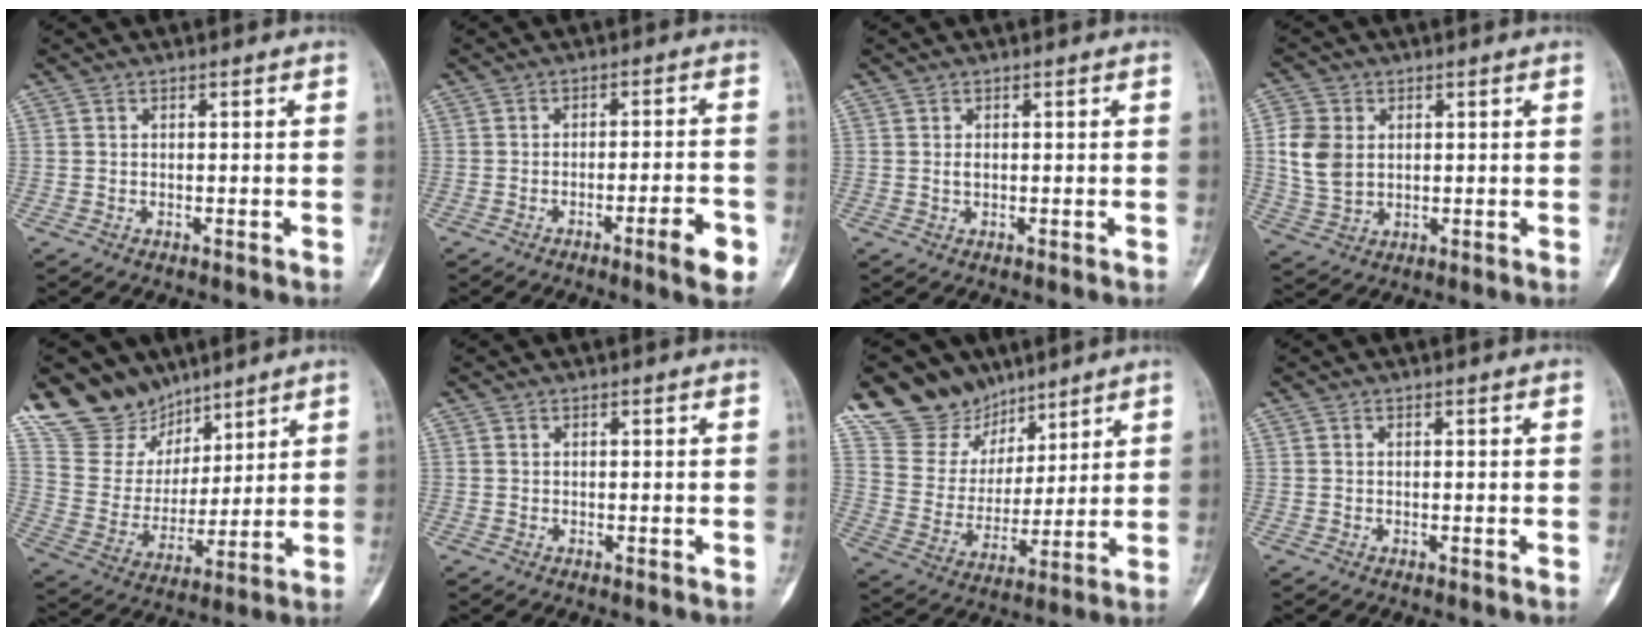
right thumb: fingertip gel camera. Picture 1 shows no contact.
{"total": 6.6, "force": [-3.2, 1.0, 5.7], "torque": [-0.080, 0.017, -0.042]}
{"total": 0.8, "force": [0.1, 0.6, 0.6], "torque": [-0.011, 0.000, 0.004]}
{"total": 7.9, "force": [1.3, 6.0, 4.9], "torque": [-0.096, -0.003, 0.028]}
{"total": 15.3, "force": [12.0, 9.2, 2.3], "torque": [-0.005, -0.063, 0.234]}
{"total": 0.0}
{"total": 15.5, "force": [11.6, 10.0, 2.6], "torque": [-0.007, -0.054, 0.221]}
{"total": 0.0}